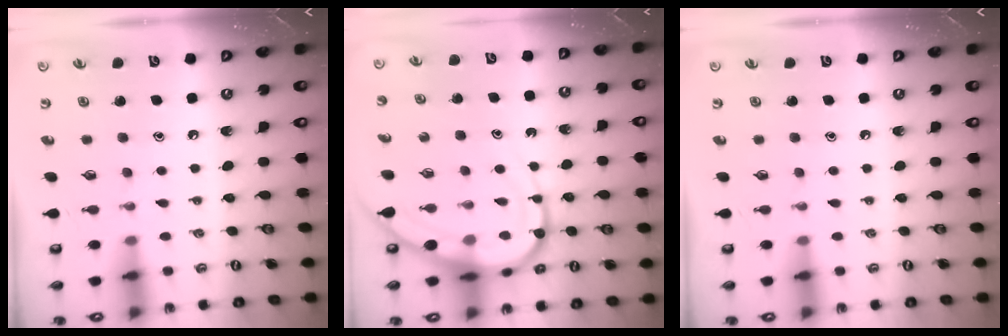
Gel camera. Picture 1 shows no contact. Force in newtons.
{"total": 12.3, "press": 12.2, "slide": 1.2}
{"total": 0.0}